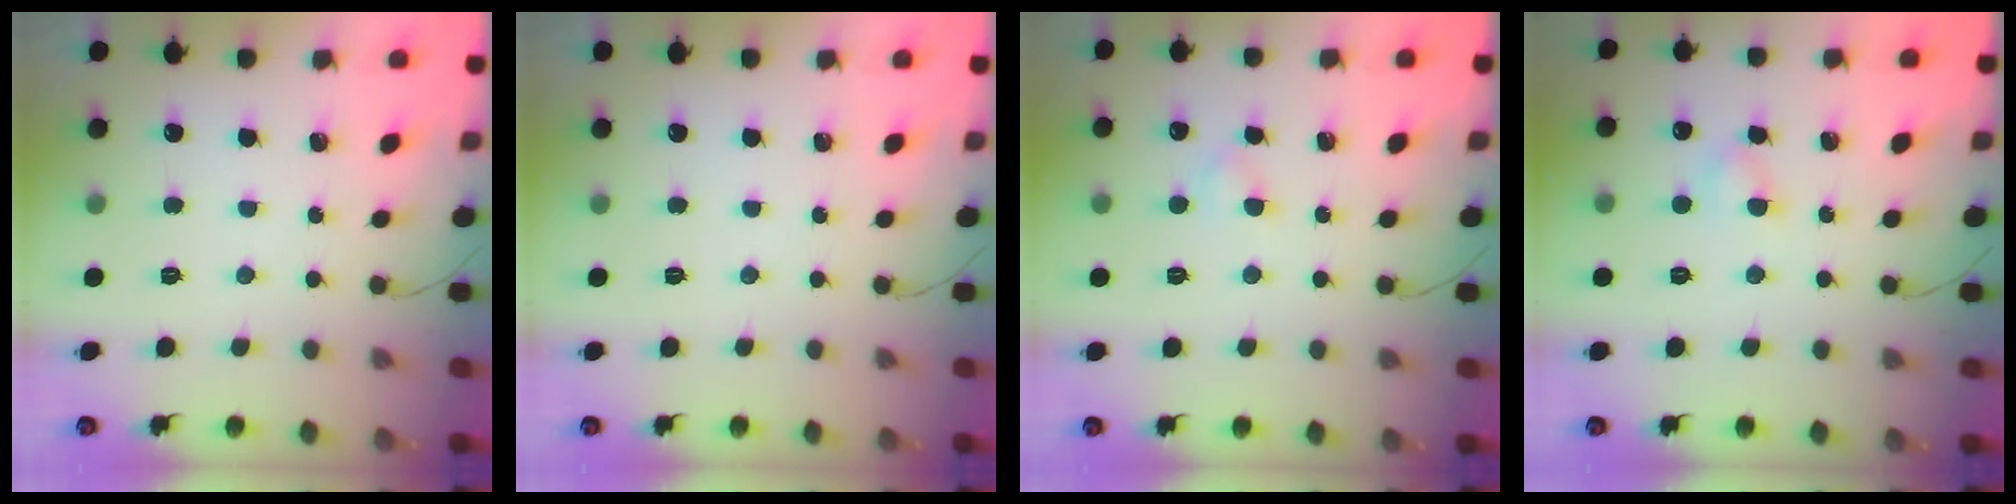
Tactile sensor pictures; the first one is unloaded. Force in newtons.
{"total": 0.0}
{"total": 2.6, "press": 2.4, "slide": 1.0}
{"total": 3.2, "press": 2.9, "slide": 1.2}